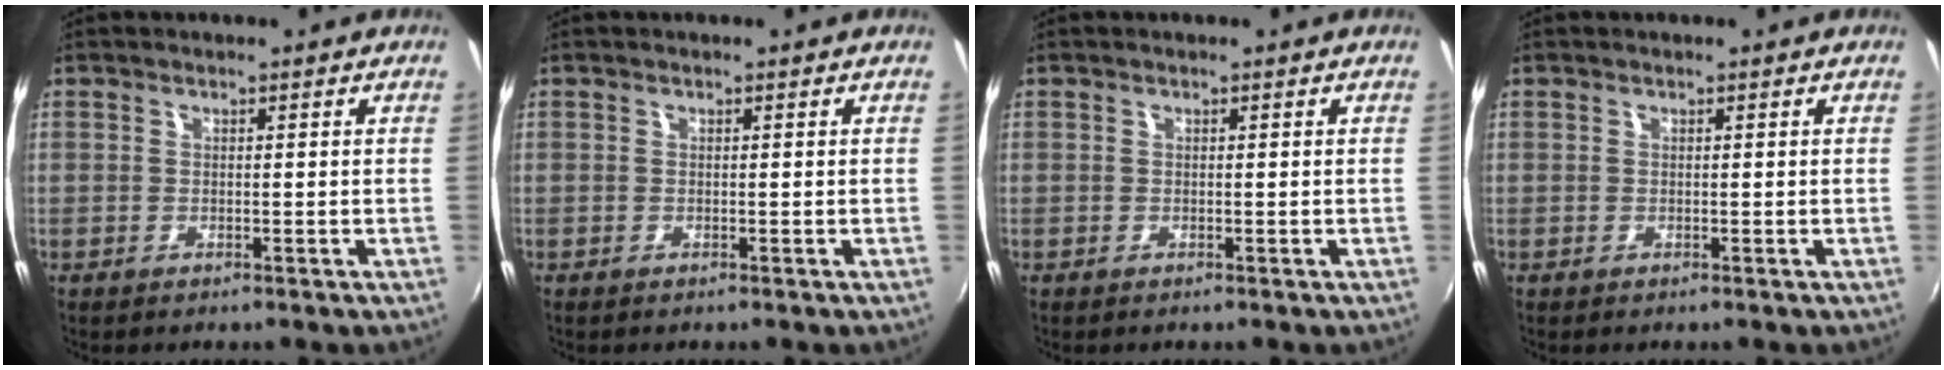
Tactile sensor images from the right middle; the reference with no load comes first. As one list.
[{"total": 0.0}, {"total": 0.0}, {"total": 0.0}]